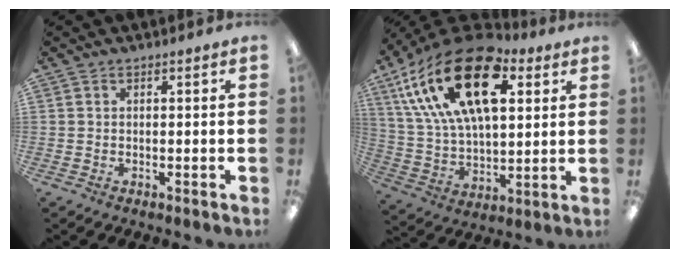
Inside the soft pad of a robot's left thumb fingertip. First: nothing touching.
{"total": 25.9, "force": [12.1, 13.6, 18.4], "torque": [-0.353, -0.048, 0.208]}